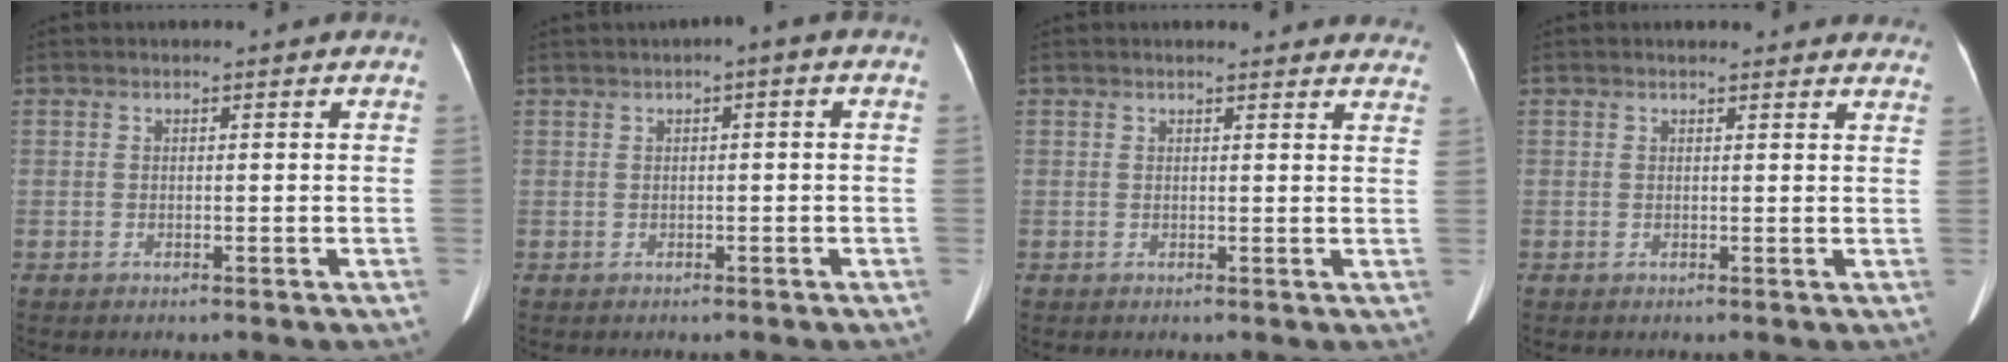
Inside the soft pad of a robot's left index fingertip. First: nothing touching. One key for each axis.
{"total": 1.8, "fx": 0.4, "fy": 0.2, "fz": 1.7, "tx": -0.025, "ty": 0.014, "tz": 0.006}
{"total": 11.4, "fx": 10.8, "fy": 2.5, "fz": 2.8, "tx": 0.001, "ty": 0.000, "tz": 0.096}
{"total": 8.4, "fx": 7.7, "fy": 2.5, "fz": 2.1, "tx": 0.003, "ty": 0.009, "tz": 0.067}